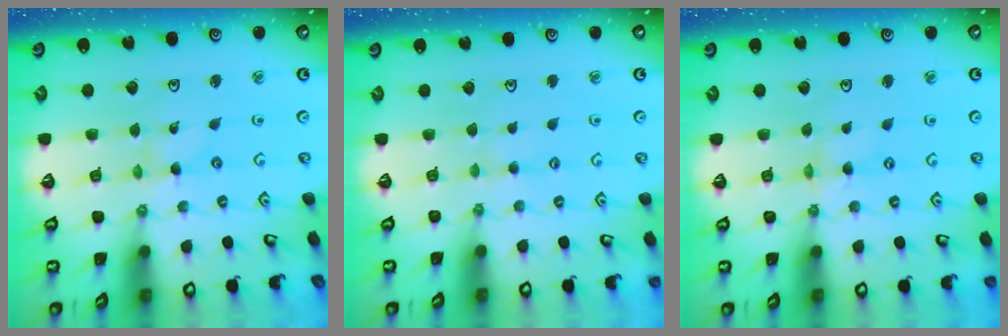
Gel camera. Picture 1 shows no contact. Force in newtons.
{"total": 2.1, "press": 2.1, "slide": 0.3}
{"total": 0.7, "press": 0.7, "slide": 0.2}